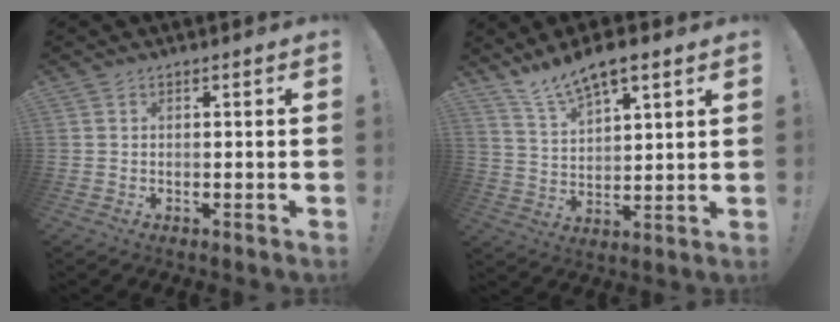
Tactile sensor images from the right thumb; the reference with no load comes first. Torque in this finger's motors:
{"motor_torque": [0.00, 0.02, 0.18, 0.18, 0.00]}